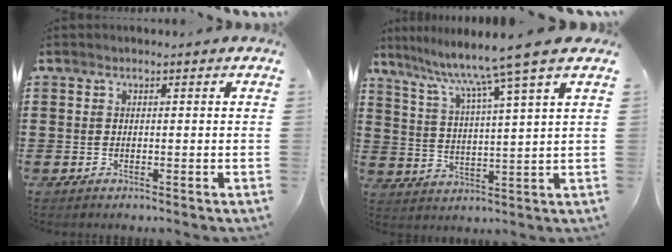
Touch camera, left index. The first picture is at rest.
{"total": 8.8, "force": [6.8, -1.6, 5.3], "torque": [-0.129, -0.041, 0.104]}